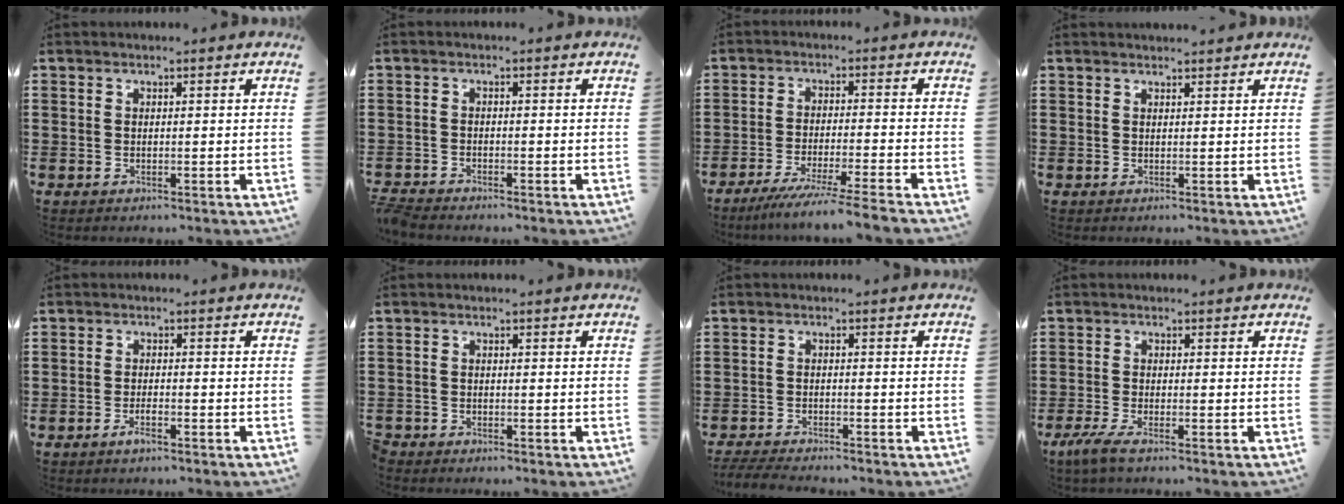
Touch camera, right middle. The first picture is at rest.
{"total": 2.0, "force": [-2.0, 0.1, 0.3], "torque": [-0.015, -0.002, -0.043]}
{"total": 5.8, "force": [-5.2, -0.5, 2.6], "torque": [-0.044, -0.018, -0.097]}
{"total": 0.9, "force": [0.9, 0.0, 0.1], "torque": [-0.004, 0.000, 0.018]}
{"total": 2.1, "force": [-1.5, 0.6, 1.3], "torque": [-0.031, -0.002, -0.030]}
{"total": 1.1, "force": [-1.0, 0.3, -0.1], "torque": [-0.001, 0.004, -0.023]}
{"total": 3.1, "force": [-3.0, 0.4, 0.5], "torque": [-0.017, 0.000, -0.066]}
{"total": 2.8, "force": [-2.0, 0.5, 1.9], "torque": [-0.047, -0.003, -0.041]}